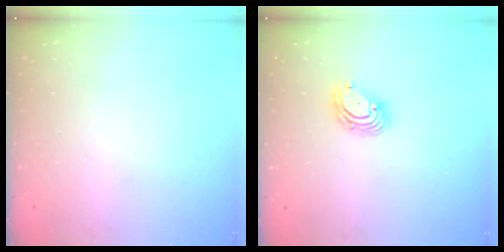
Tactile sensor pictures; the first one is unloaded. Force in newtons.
{"total": 5.8, "press": 5.7, "slide": 0.8}